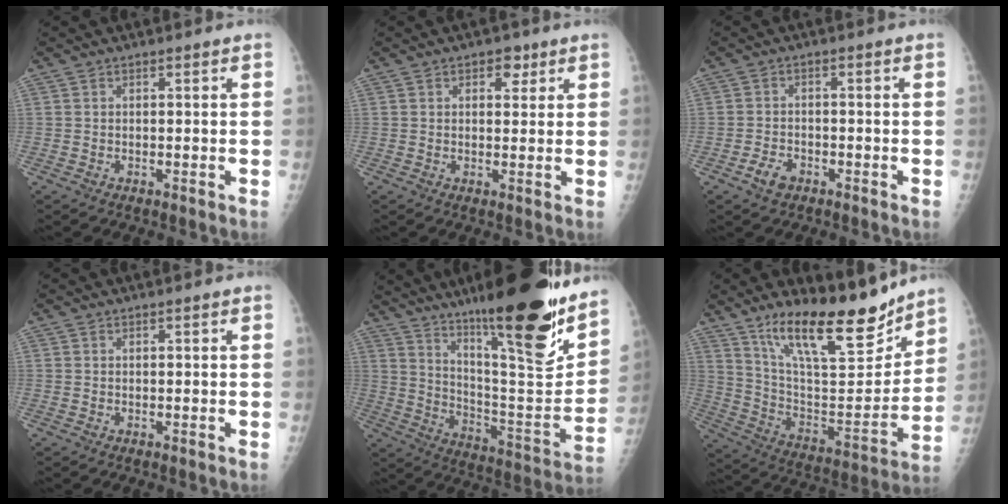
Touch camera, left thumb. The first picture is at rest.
{"total": 3.4, "force": [1.7, 2.2, 1.9], "torque": [-0.004, -0.005, 0.021]}
{"total": 3.4, "force": [-2.1, 2.1, 1.8], "torque": [-0.029, 0.011, -0.035]}
{"total": 0.0}
{"total": 26.5, "force": [17.7, 4.6, 19.1], "torque": [-0.269, -0.089, 0.288]}
{"total": 22.4, "force": [16.5, 6.6, 13.6], "torque": [-0.182, -0.091, 0.282]}